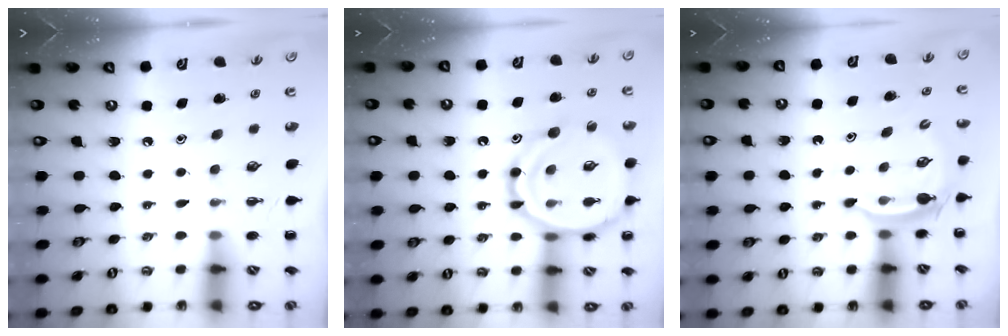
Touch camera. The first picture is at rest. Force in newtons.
{"total": 19.4, "press": 19.3, "slide": 1.6}
{"total": 5.0, "press": 5.0, "slide": 0.3}